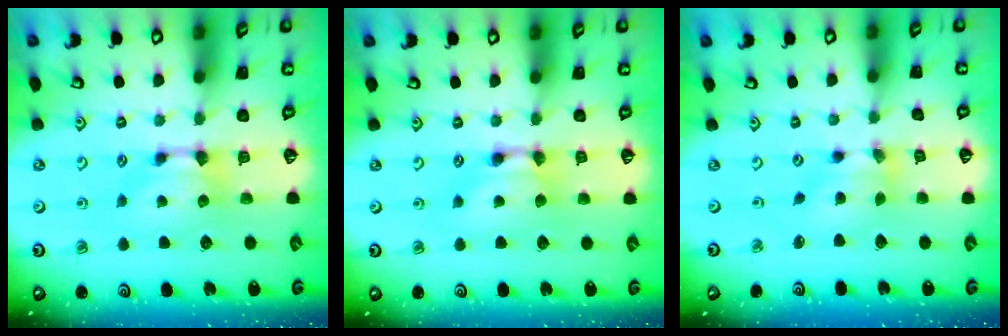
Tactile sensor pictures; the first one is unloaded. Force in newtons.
{"total": 1.6, "press": 1.5, "slide": 0.1}
{"total": 4.3, "press": 3.8, "slide": 1.9}